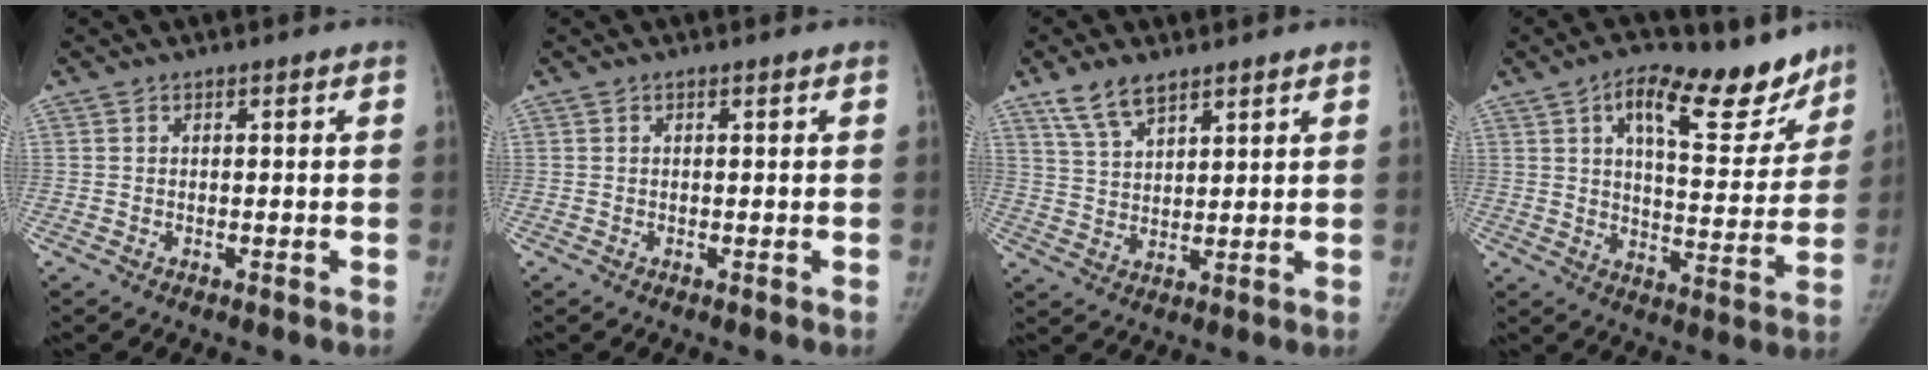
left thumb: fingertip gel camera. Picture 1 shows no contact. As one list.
[{"total": 0.0}, {"total": 7.2, "force": [5.2, 3.0, 4.0], "torque": [-0.063, -0.021, 0.105]}, {"total": 18.1, "force": [11.6, 8.0, 11.5], "torque": [-0.106, -0.046, 0.171]}]